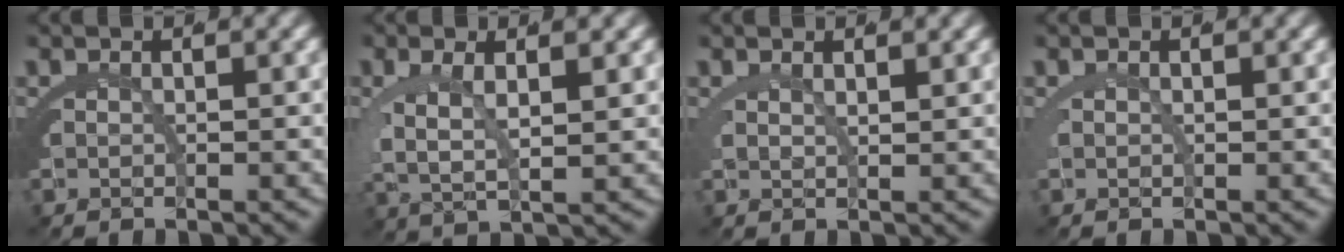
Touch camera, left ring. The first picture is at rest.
{"total": 4.8, "force": [-0.1, 2.9, 3.8], "torque": [-0.080, -0.001, -0.002]}
{"total": 1.0, "force": [0.6, 0.7, 0.3], "torque": [-0.004, 0.001, 0.008]}
{"total": 0.7, "force": [-0.1, 0.7, 0.0], "torque": [-0.001, 0.003, -0.009]}